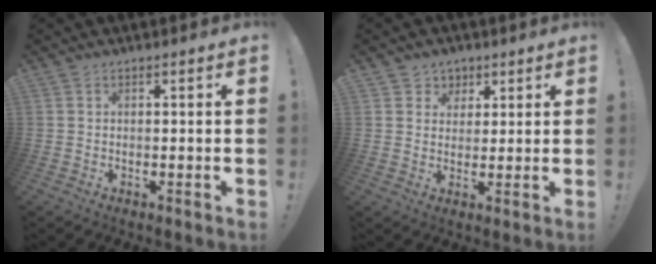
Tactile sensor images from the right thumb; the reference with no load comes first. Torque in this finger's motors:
{"motor_torque": [-0.20, -0.12, -0.27, 0.18, 0.03]}